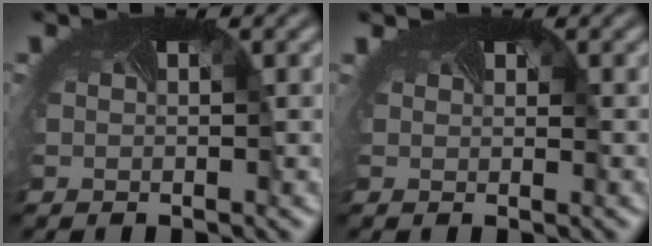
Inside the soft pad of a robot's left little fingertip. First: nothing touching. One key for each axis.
{"total": 1.1, "fx": 0.4, "fy": -0.4, "fz": -0.9, "tx": -0.001, "ty": -0.013, "tz": 0.005}